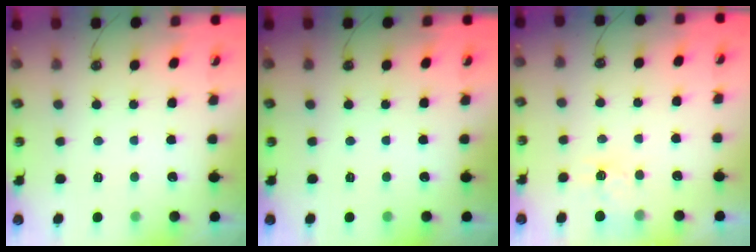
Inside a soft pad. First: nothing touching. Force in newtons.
{"total": 0.0}
{"total": 5.6, "press": 5.6, "slide": 0.3}